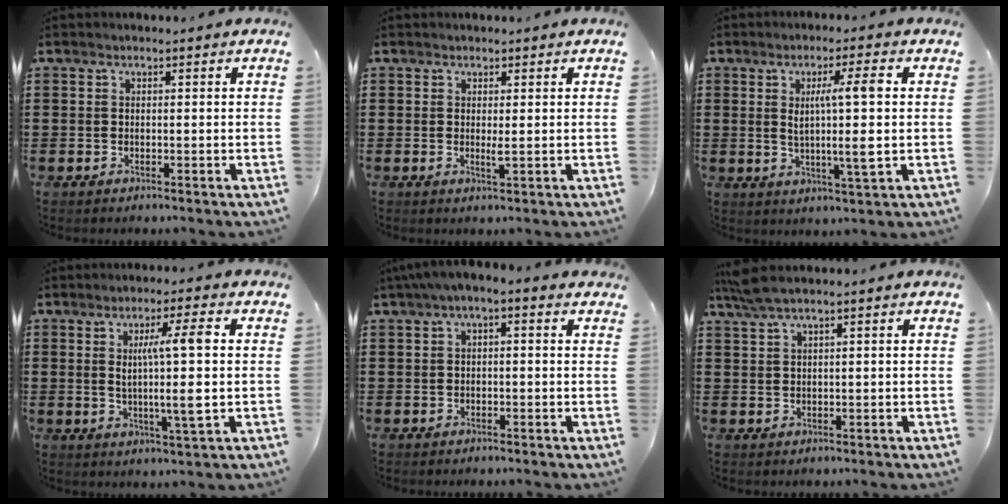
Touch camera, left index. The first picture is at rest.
{"total": 1.3, "force": [0.2, 0.1, 1.3], "torque": [-0.026, -0.002, 0.004]}
{"total": 8.0, "force": [1.0, 0.0, 7.9], "torque": [-0.129, -0.009, 0.005]}
{"total": 8.3, "force": [0.9, -0.1, 8.2], "torque": [-0.134, -0.008, 0.003]}
{"total": 1.9, "force": [-1.0, 0.4, 1.5], "torque": [-0.026, 0.002, -0.022]}
{"total": 2.9, "force": [1.6, 0.2, 2.4], "torque": [-0.048, 0.000, 0.030]}